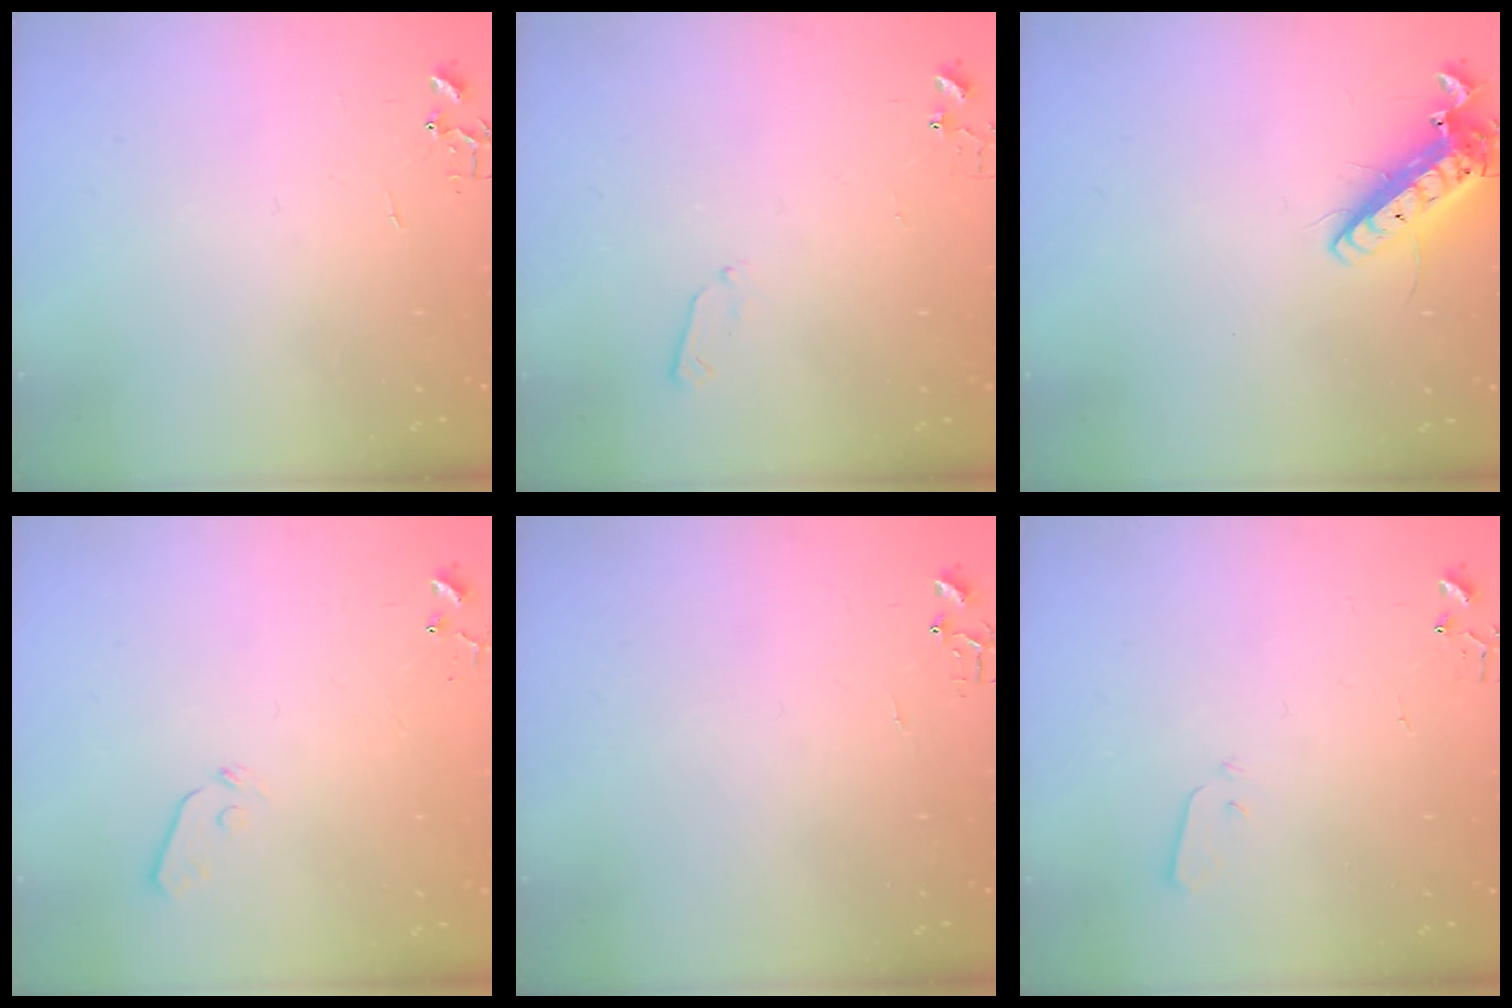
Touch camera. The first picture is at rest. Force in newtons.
{"total": 3.7, "press": 3.6, "slide": 0.5}
{"total": 14.4, "press": 14.1, "slide": 2.7}
{"total": 3.7, "press": 3.6, "slide": 0.6}
{"total": 4.9, "press": 4.8, "slide": 0.6}
{"total": 2.8, "press": 2.7, "slide": 0.4}